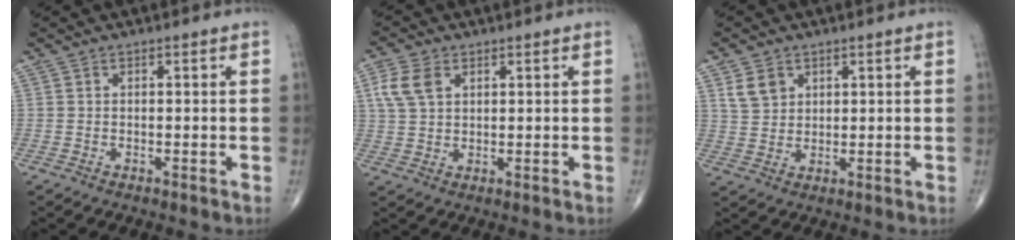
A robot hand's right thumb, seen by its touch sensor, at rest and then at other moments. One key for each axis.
{"total": 6.1, "fx": 2.3, "fy": 4.0, "fz": 4.0, "tx": -0.082, "ty": 0.004, "tz": 0.047}
{"total": 4.8, "fx": 2.4, "fy": 3.6, "fz": 2.1, "tx": -0.026, "ty": -0.011, "tz": 0.051}